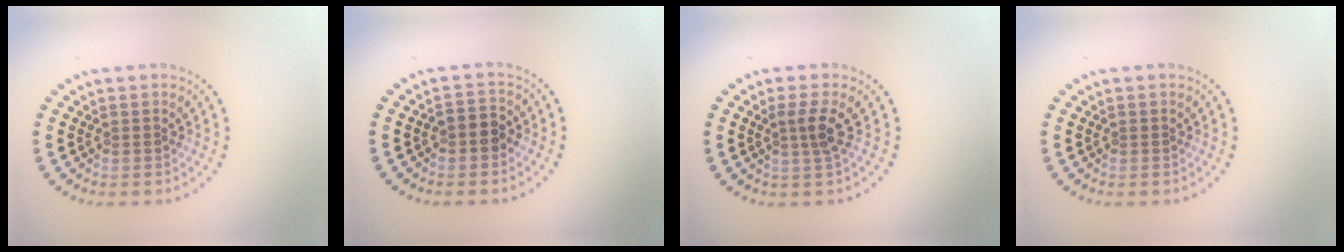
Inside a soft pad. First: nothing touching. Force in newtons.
{"total": 1.9, "press": 1.7, "slide": 0.7}
{"total": 2.3, "press": 1.8, "slide": 1.4}
{"total": 0.0}